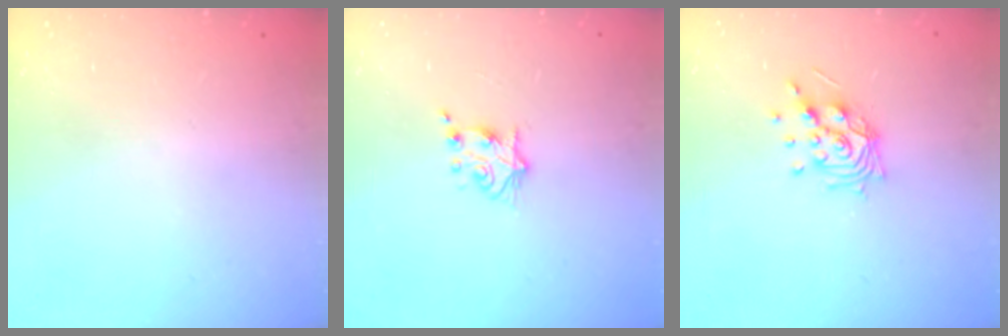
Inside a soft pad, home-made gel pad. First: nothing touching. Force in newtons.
{"total": 5.6, "press": 5.6, "slide": 0.8}
{"total": 12.2, "press": 11.5, "slide": 4.1}